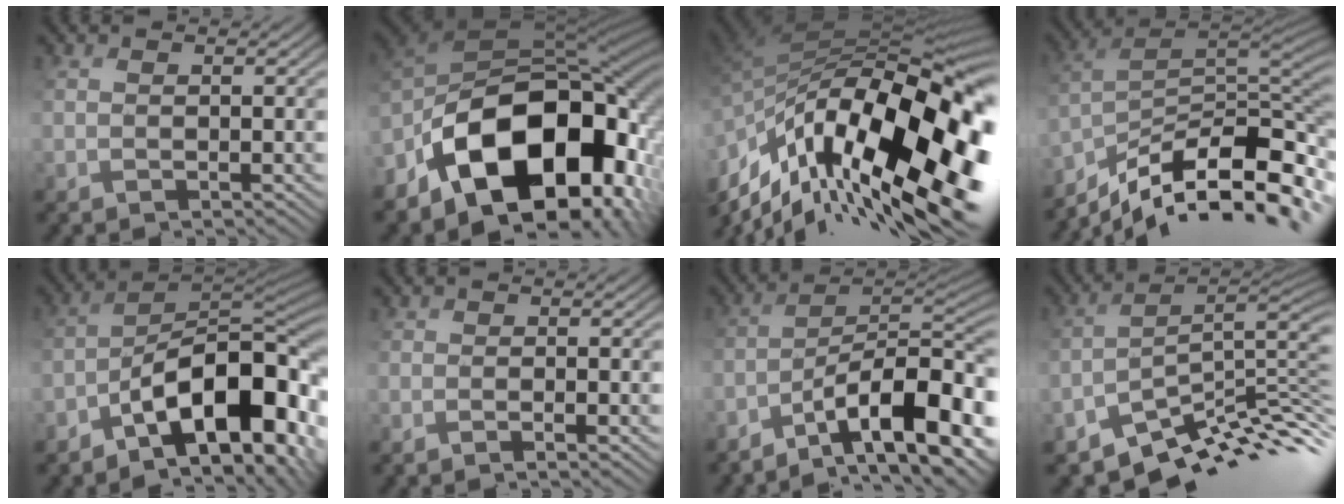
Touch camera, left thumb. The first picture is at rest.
{"total": 18.6, "force": [-7.5, 10.9, 13.0], "torque": [-0.217, -0.029, -0.118]}
{"total": 19.4, "force": [-6.5, 9.8, 15.4], "torque": [-0.294, -0.023, -0.106]}
{"total": 14.5, "force": [-10.9, 4.5, 8.4], "torque": [-0.166, -0.006, -0.162]}
{"total": 14.0, "force": [-6.8, 5.7, 10.8], "torque": [-0.152, -0.001, -0.118]}
{"total": 1.4, "force": [-1.2, 0.2, 0.7], "torque": [-0.006, 0.002, -0.028]}
{"total": 14.4, "force": [-8.2, 4.3, 11.0], "torque": [-0.167, -0.001, -0.135]}
{"total": 9.7, "force": [-6.3, 2.6, 6.8], "torque": [-0.107, 0.003, -0.103]}